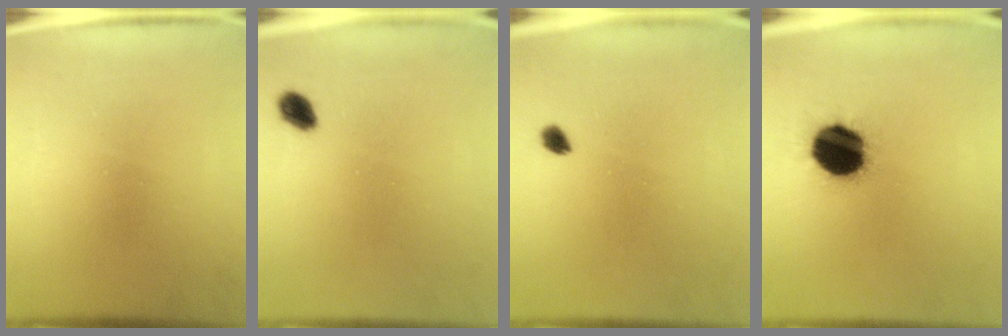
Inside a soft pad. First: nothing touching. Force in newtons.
{"total": 2.8}
{"total": 1.7}
{"total": 16.7}